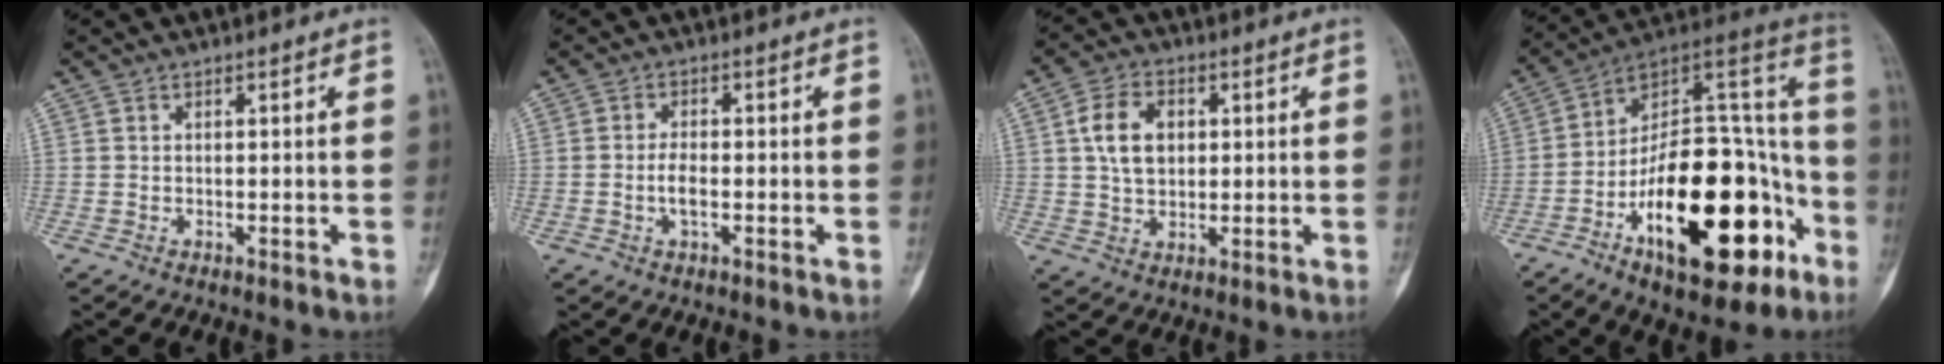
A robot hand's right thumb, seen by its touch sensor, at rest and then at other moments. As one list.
[{"total": 3.0, "force": [-0.7, 1.4, 2.6], "torque": [-0.049, 0.006, -0.016]}, {"total": 8.3, "force": [1.7, 5.7, 5.8], "torque": [-0.087, 0.001, 0.028]}, {"total": 30.1, "force": [-12.5, 13.6, 23.7], "torque": [-0.315, 0.083, -0.185]}]